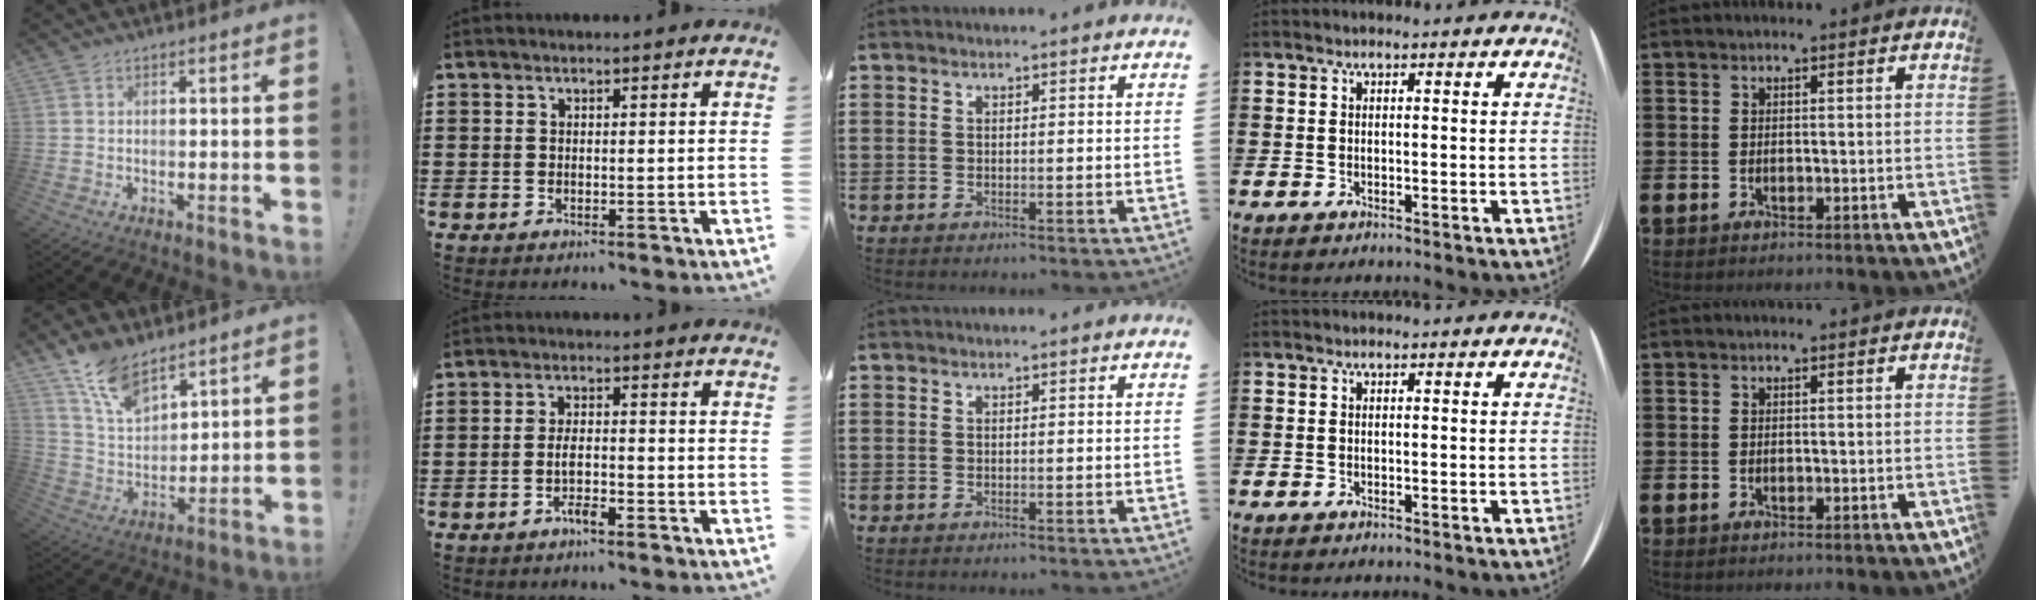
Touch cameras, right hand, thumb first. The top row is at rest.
{"thumb": {"total": 11.7, "force": [9.6, 4.8, 4.7], "torque": [-0.097, -0.065, 0.183]}, "index": {"total": 3.8, "force": [-1.8, 1.3, 3.1], "torque": [-0.069, 0.001, -0.039]}}